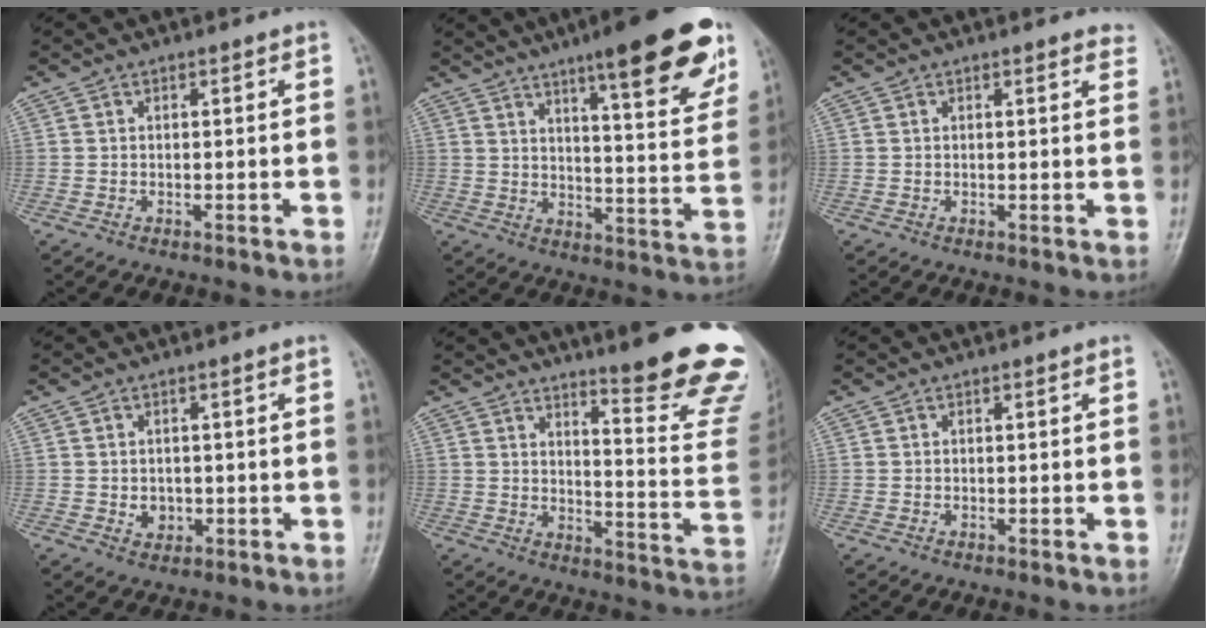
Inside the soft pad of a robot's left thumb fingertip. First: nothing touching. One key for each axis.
{"total": 20.0, "fx": 12.2, "fy": 4.1, "fz": 15.3, "tx": -0.175, "ty": -0.052, "tz": 0.166}
{"total": 2.3, "fx": 2.0, "fy": 0.7, "fz": 1.0, "tx": -0.003, "ty": -0.005, "tz": 0.012}
{"total": 2.5, "fx": -0.3, "fy": 2.2, "fz": 1.3, "tx": -0.010, "ty": 0.001, "tz": 0.002}
{"total": 19.0, "fx": 14.5, "fy": 2.2, "fz": 12.1, "tx": -0.122, "ty": -0.133, "tz": 0.183}
{"total": 0.0}